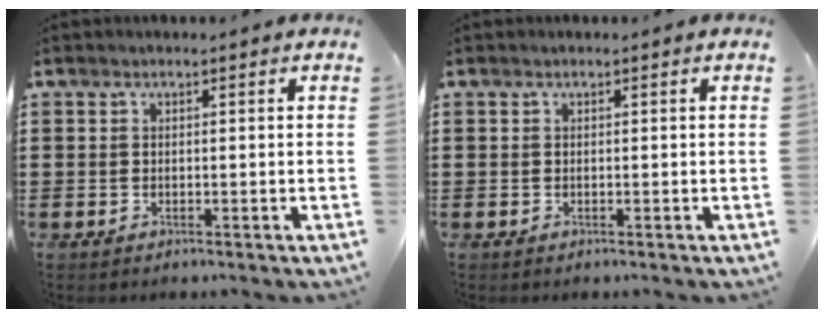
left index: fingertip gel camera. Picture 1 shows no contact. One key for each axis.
{"total": 0.0}